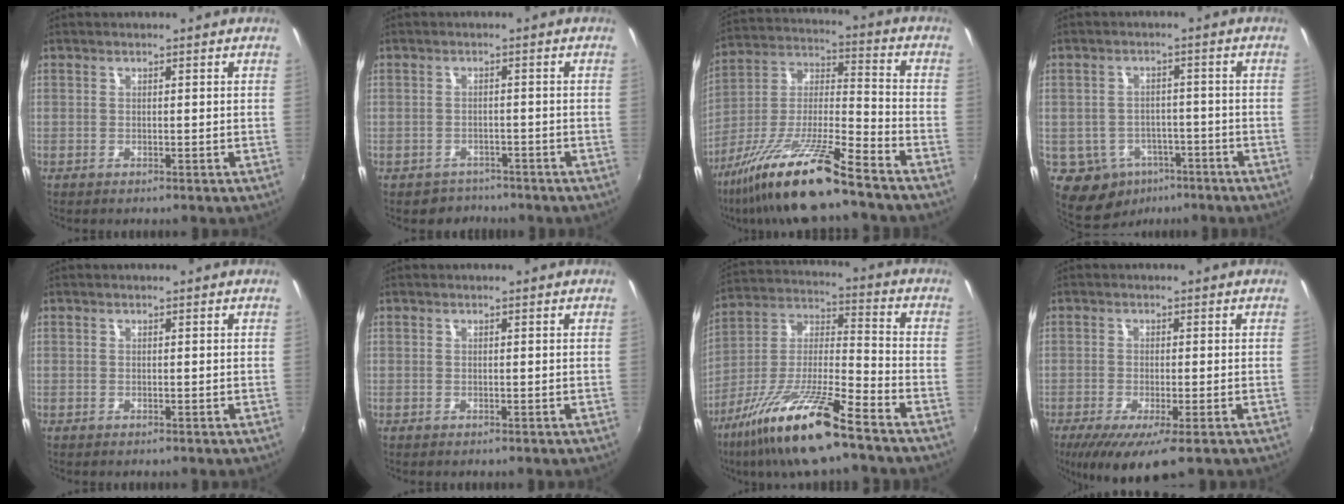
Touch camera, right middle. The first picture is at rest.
{"total": 3.4, "force": [-2.8, 2.0, -0.2], "torque": [-0.005, 0.004, -0.044]}
{"total": 17.6, "force": [-12.8, 1.1, 12.0], "torque": [-0.225, -0.017, -0.242]}
{"total": 9.1, "force": [-4.8, 7.3, 2.8], "torque": [-0.073, 0.009, -0.054]}
{"total": 0.0}
{"total": 0.0}
{"total": 16.8, "force": [-11.5, 1.7, 12.2], "torque": [-0.235, -0.016, -0.218]}
{"total": 8.5, "force": [-5.0, 1.5, 6.7], "torque": [-0.136, -0.035, -0.081]}